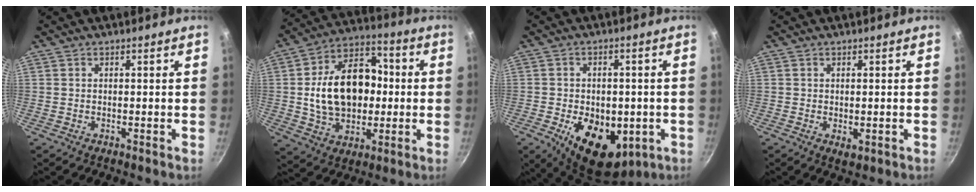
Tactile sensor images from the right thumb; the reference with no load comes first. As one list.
[{"total": 19.6, "force": [0.3, 13.8, 14.0], "torque": [-0.202, 0.033, 0.005]}, {"total": 15.4, "force": [-4.7, 9.6, 11.0], "torque": [-0.137, -0.009, -0.053]}, {"total": 2.0, "force": [-0.2, 1.1, 1.7], "torque": [-0.026, -0.007, -0.002]}]